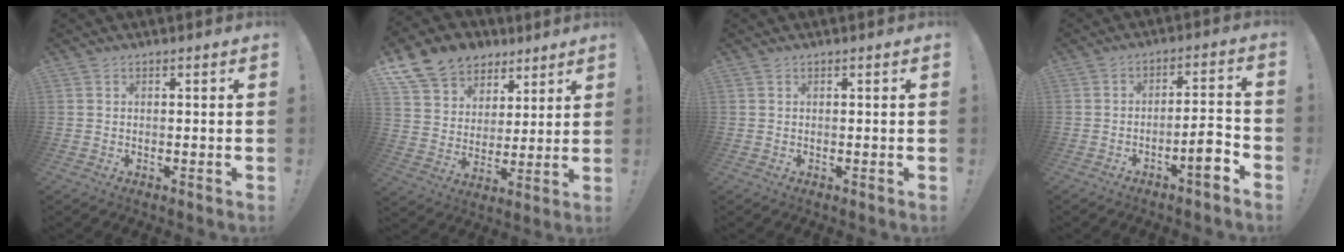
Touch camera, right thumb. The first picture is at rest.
{"total": 12.3, "force": [8.1, 8.7, 3.3], "torque": [-0.057, -0.055, 0.158]}
{"total": 0.0}
{"total": 7.3, "force": [-4.1, 1.3, 5.9], "torque": [-0.088, 0.020, -0.067]}